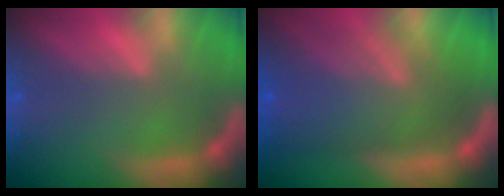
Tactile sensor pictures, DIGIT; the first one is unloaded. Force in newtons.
{"total": 9.5}